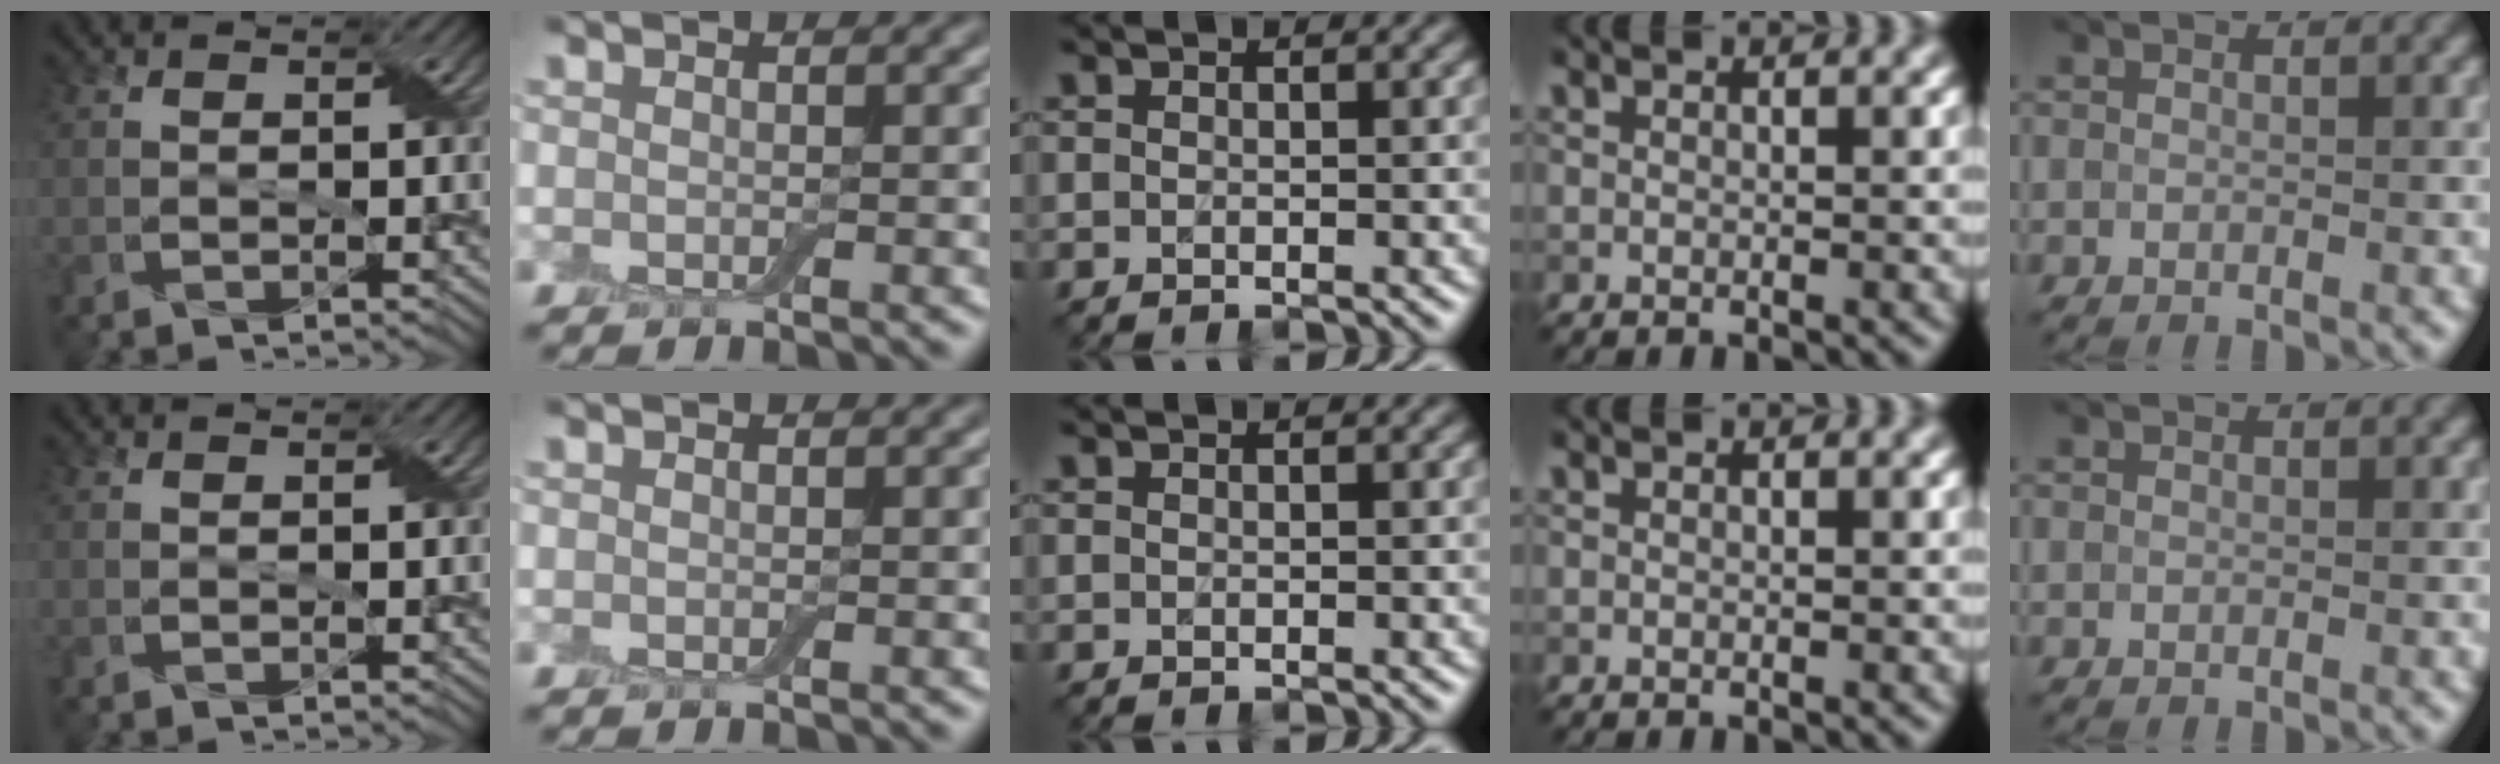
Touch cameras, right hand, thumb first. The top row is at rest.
{}